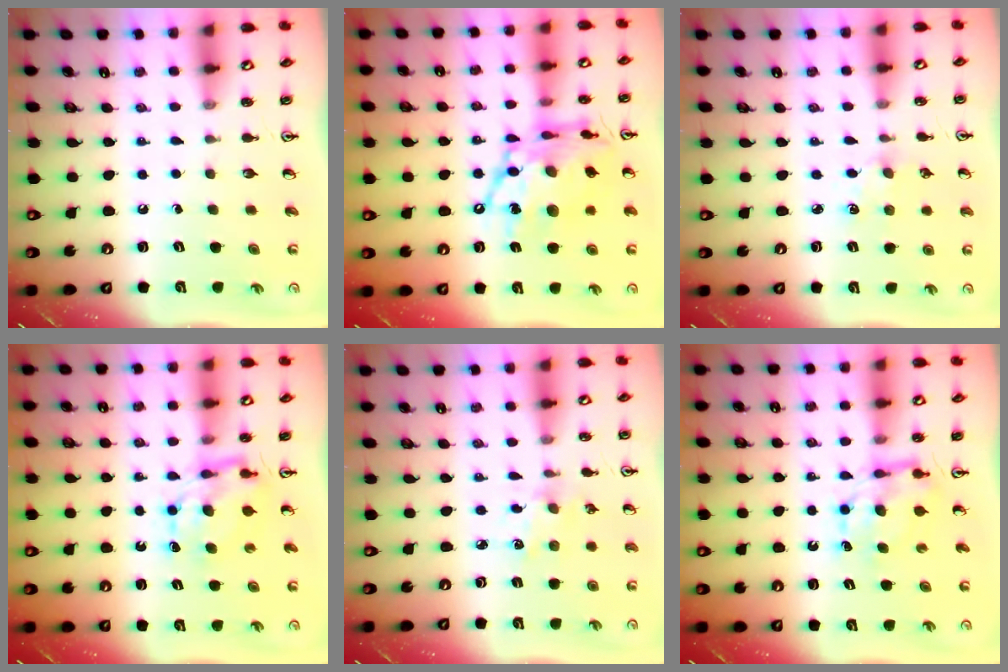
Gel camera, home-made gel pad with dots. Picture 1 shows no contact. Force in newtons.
{"total": 18.3, "press": 18.2, "slide": 1.8}
{"total": 4.0, "press": 4.0, "slide": 0.5}
{"total": 7.0, "press": 7.0, "slide": 0.6}
{"total": 2.5, "press": 2.4, "slide": 0.4}
{"total": 7.3, "press": 7.3, "slide": 0.2}